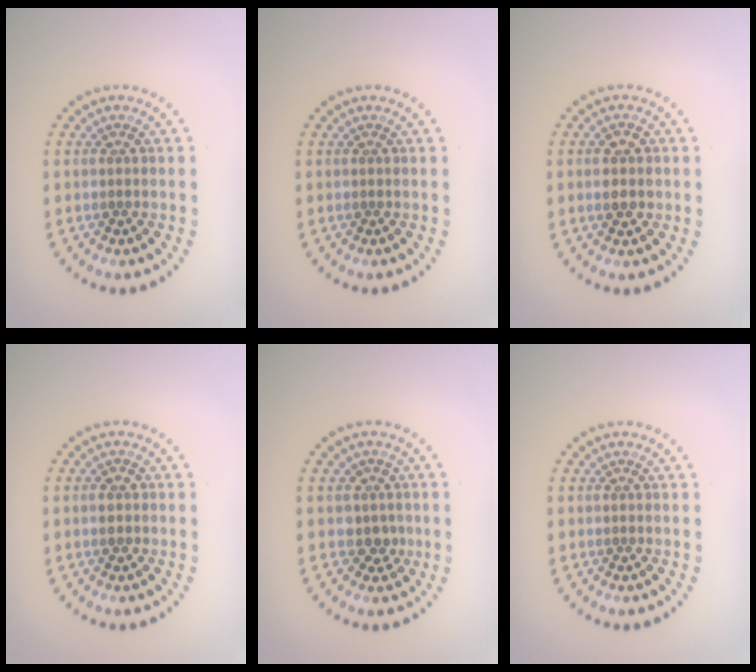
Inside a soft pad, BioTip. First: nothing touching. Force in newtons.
{"total": 0.0}
{"total": 2.9, "press": 2.9, "slide": 0.2}
{"total": 1.6, "press": 1.6, "slide": 0.1}
{"total": 2.0, "press": 1.7, "slide": 1.1}
{"total": 0.0}